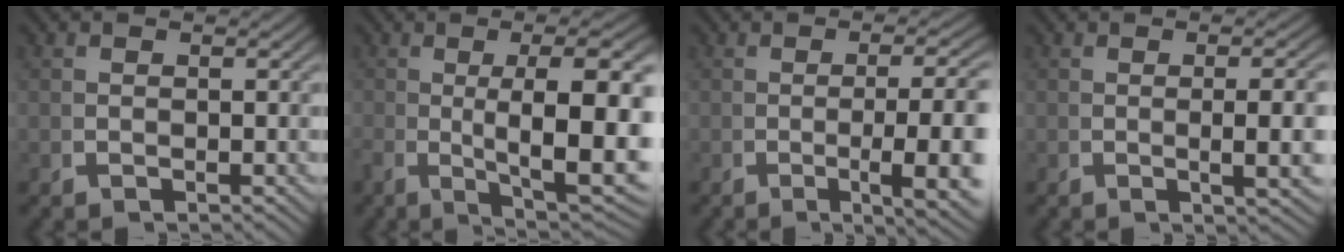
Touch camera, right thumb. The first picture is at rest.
{"total": 10.9, "force": [-1.4, 4.8, 9.7], "torque": [-0.153, -0.028, -0.002]}
{"total": 7.7, "force": [-2.0, 2.5, 7.0], "torque": [-0.111, -0.008, -0.021]}
{"total": 4.0, "force": [-0.2, 0.7, 3.9], "torque": [-0.054, 0.005, -0.002]}